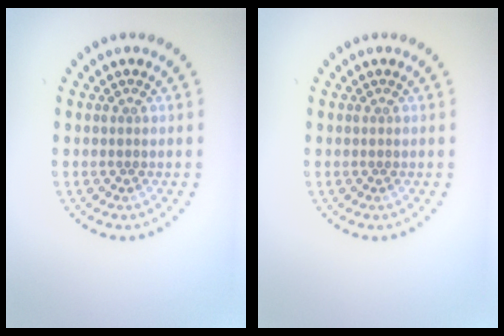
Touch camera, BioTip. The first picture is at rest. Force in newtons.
{"total": 0.0}